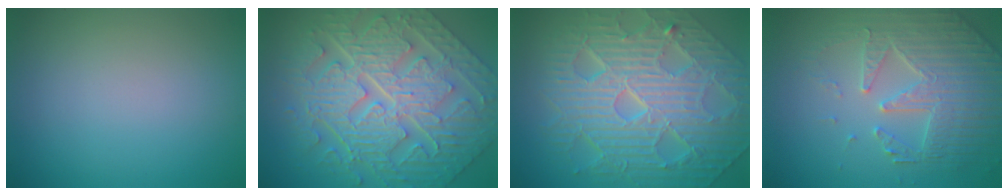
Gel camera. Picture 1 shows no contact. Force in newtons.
{"total": 11.1, "press": 7.8, "slide": 7.9}
{"total": 11.7, "press": 7.8, "slide": 8.8}
{"total": 4.6, "press": 4.4, "slide": 1.4}